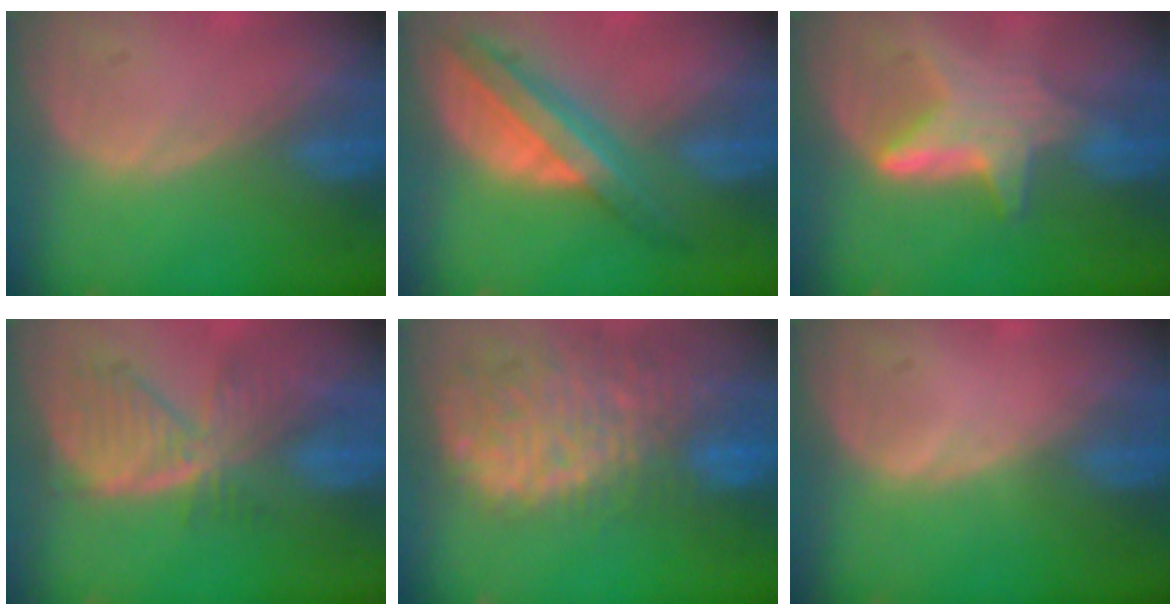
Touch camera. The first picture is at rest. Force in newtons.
{"total": 8.1, "press": 6.8, "slide": 4.3}
{"total": 6.2, "press": 6.1, "slide": 1.3}
{"total": 7.7, "press": 6.8, "slide": 3.4}
{"total": 14.1, "press": 11.6, "slide": 8.0}
{"total": 0.5, "press": 0.1, "slide": 0.5}